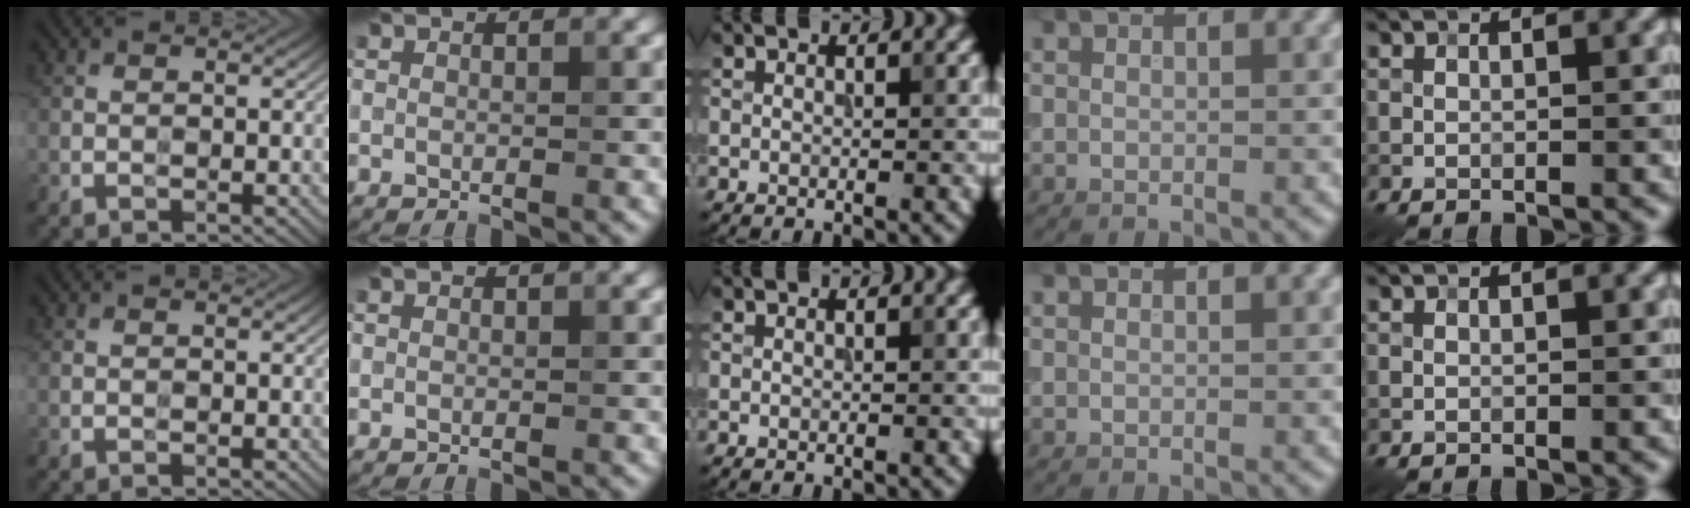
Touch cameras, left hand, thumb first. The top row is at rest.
{}